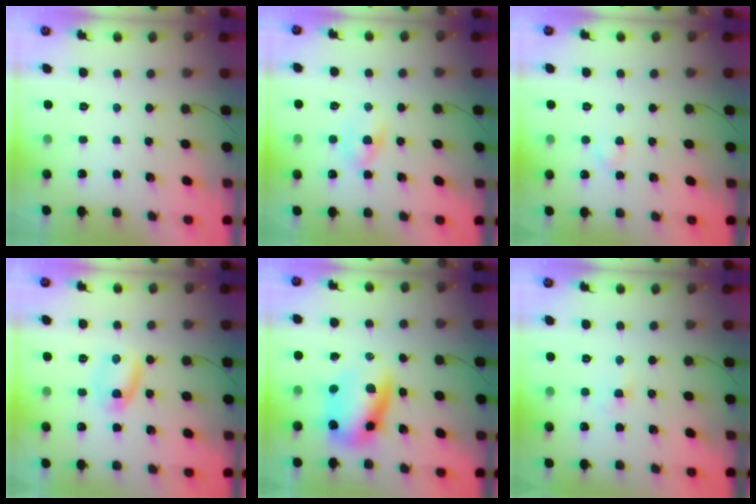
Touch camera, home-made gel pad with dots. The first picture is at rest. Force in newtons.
{"total": 3.4, "press": 3.2, "slide": 1.1}
{"total": 2.0, "press": 1.8, "slide": 0.9}
{"total": 4.7, "press": 4.4, "slide": 1.5}
{"total": 10.9, "press": 10.4, "slide": 3.2}
{"total": 1.8, "press": 1.6, "slide": 0.7}